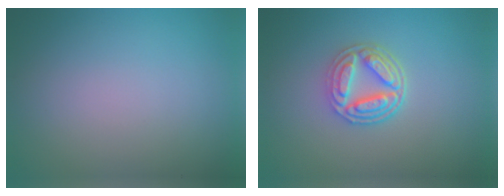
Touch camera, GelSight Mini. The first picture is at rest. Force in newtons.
{"total": 4.5, "press": 3.7, "slide": 2.6}